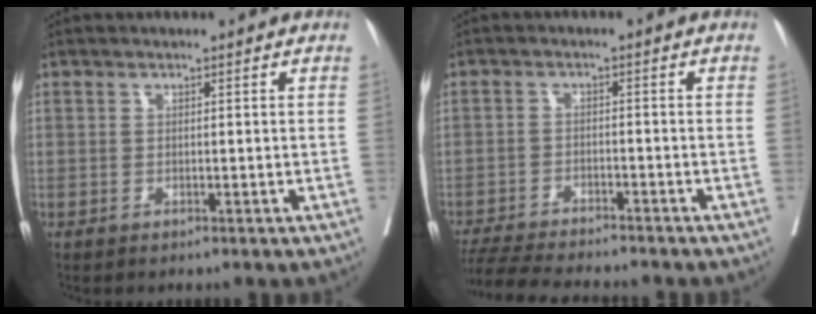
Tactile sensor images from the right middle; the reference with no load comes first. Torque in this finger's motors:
{"motor_torque": [0.31, -0.31, 0.07, 0.03]}